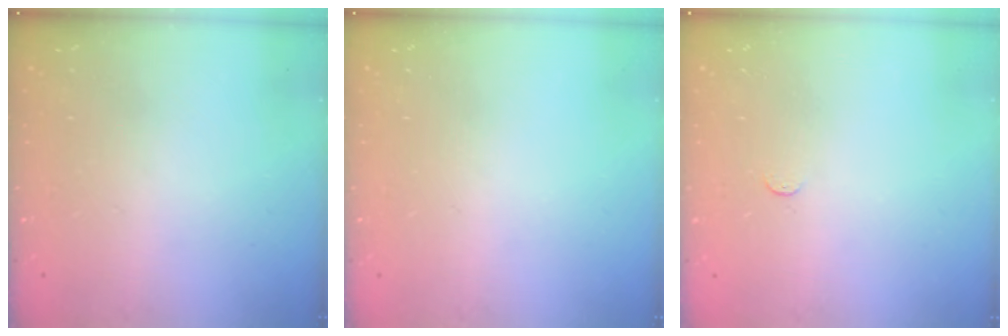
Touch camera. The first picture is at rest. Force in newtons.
{"total": 0.0}
{"total": 2.7, "press": 2.7, "slide": 0.2}